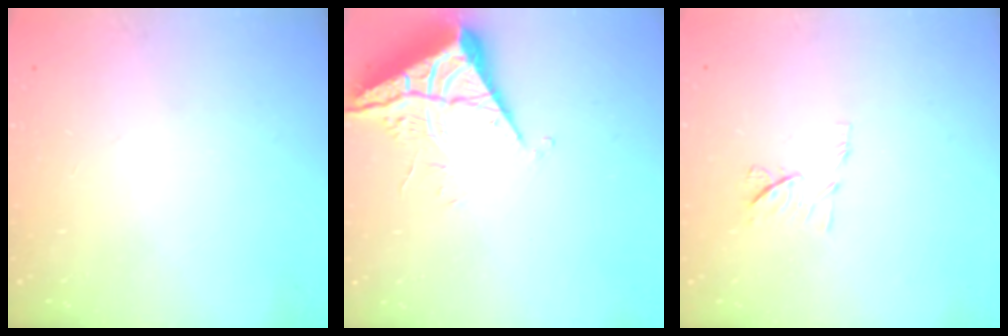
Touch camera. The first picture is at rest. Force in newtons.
{"total": 6.6, "press": 6.6, "slide": 0.6}
{"total": 7.2, "press": 7.0, "slide": 1.4}